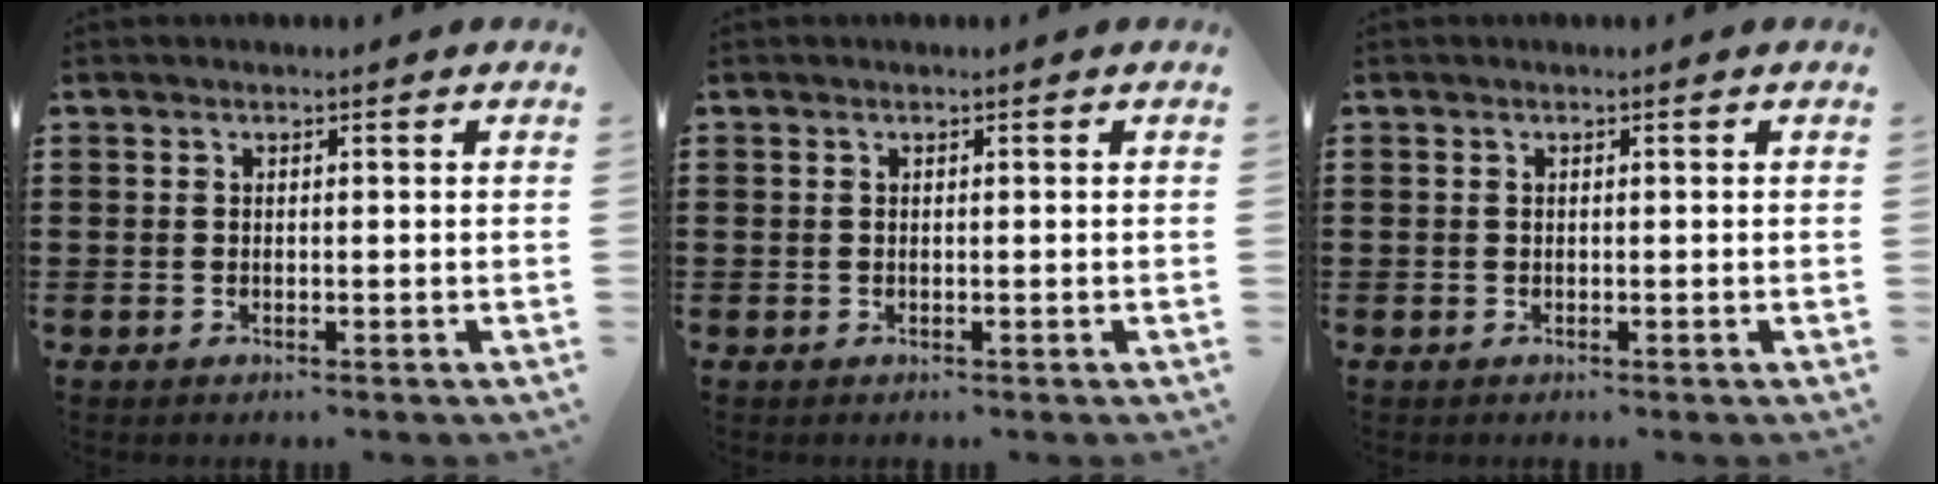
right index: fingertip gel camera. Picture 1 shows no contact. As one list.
[{"total": 0.0}, {"total": 0.0}]